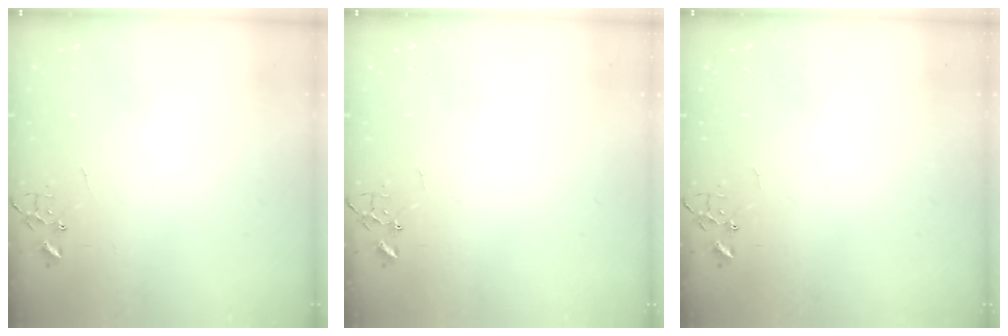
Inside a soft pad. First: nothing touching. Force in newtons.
{"total": 0.0}
{"total": 0.0}